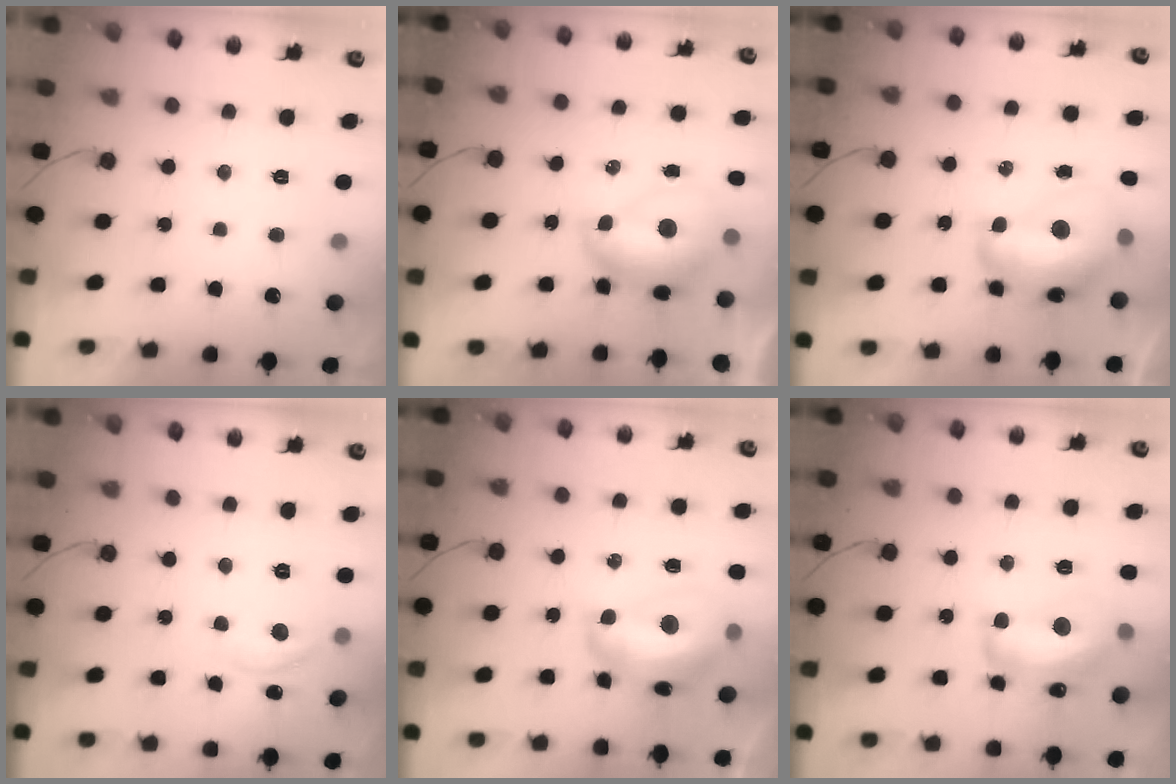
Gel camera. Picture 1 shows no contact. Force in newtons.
{"total": 9.6, "press": 9.5, "slide": 1.1}
{"total": 15.3, "press": 15.2, "slide": 1.5}
{"total": 6.5, "press": 6.5, "slide": 0.7}
{"total": 14.3, "press": 14.3, "slide": 1.1}
{"total": 13.8, "press": 13.8, "slide": 1.0}